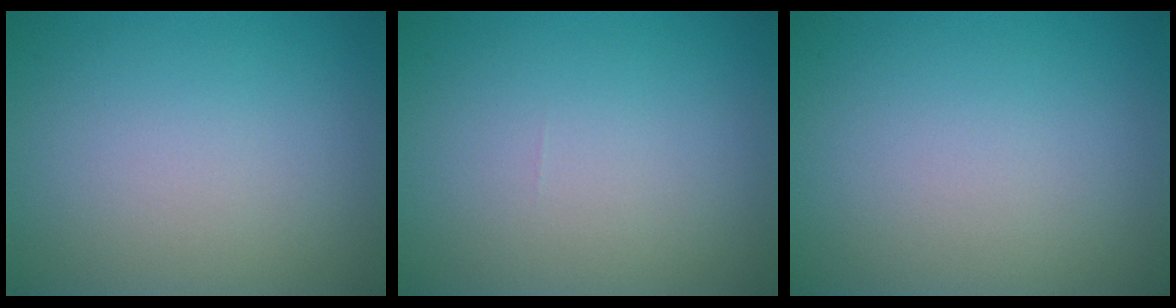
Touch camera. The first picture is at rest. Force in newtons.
{"total": 0.0}
{"total": 0.0}